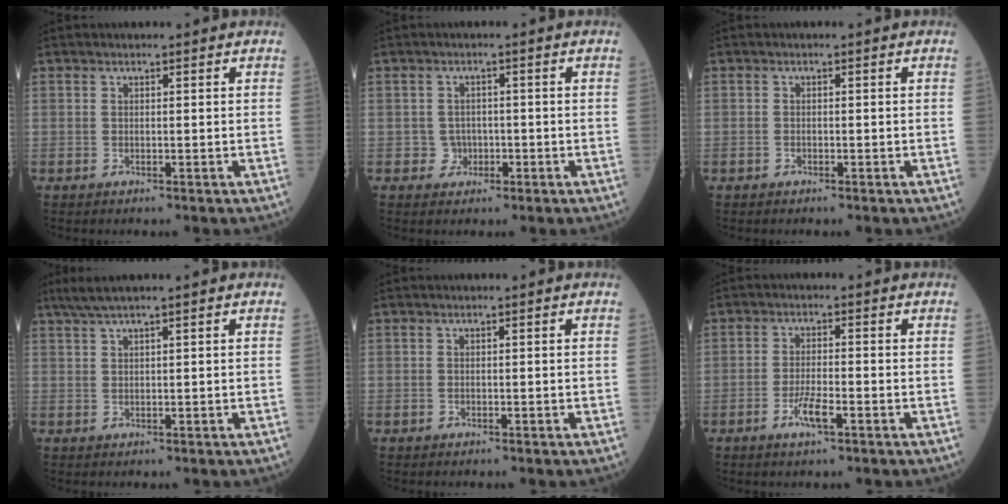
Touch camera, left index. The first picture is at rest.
{"total": 2.3, "force": [-0.8, 2.2, 0.2], "torque": [0.001, 0.010, -0.007]}
{"total": 0.5, "force": [-0.4, 0.4, 0.1], "torque": [-0.003, 0.003, -0.005]}
{"total": 3.7, "force": [2.9, -0.4, 2.2], "torque": [-0.045, 0.025, 0.060]}
{"total": 0.0}
{"total": 3.8, "force": [-2.0, 0.6, 3.2], "torque": [-0.068, -0.001, -0.035]}